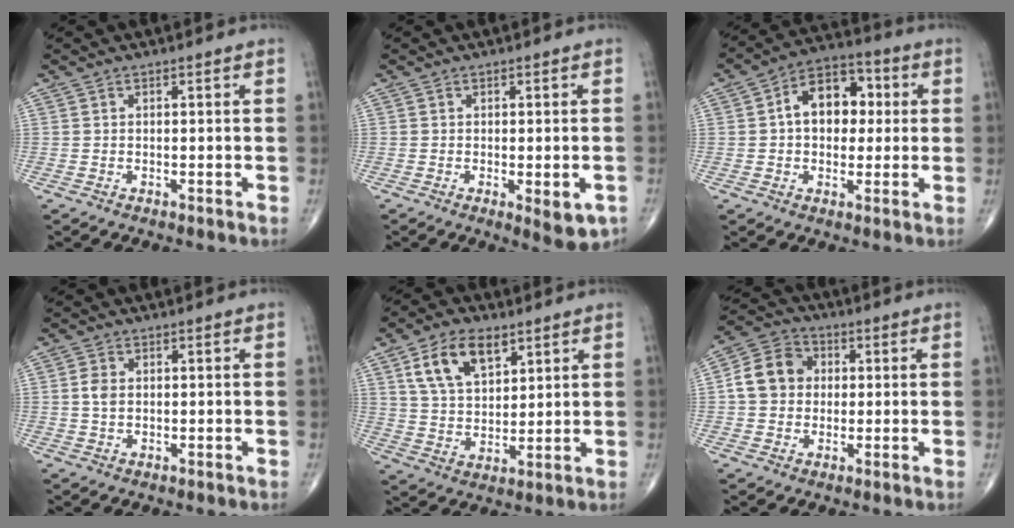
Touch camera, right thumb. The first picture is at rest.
{"total": 5.8, "force": [-2.0, 2.0, 5.1], "torque": [-0.057, -0.007, -0.018]}
{"total": 11.9, "force": [1.6, 8.3, 8.4], "torque": [-0.096, 0.024, 0.016]}
{"total": 2.7, "force": [0.3, 1.9, 1.9], "torque": [-0.036, 0.000, 0.004]}
{"total": 11.5, "force": [5.7, 6.6, 7.5], "torque": [-0.117, -0.020, 0.112]}
{"total": 9.4, "force": [0.8, 7.9, 4.9], "torque": [-0.072, 0.019, 0.002]}